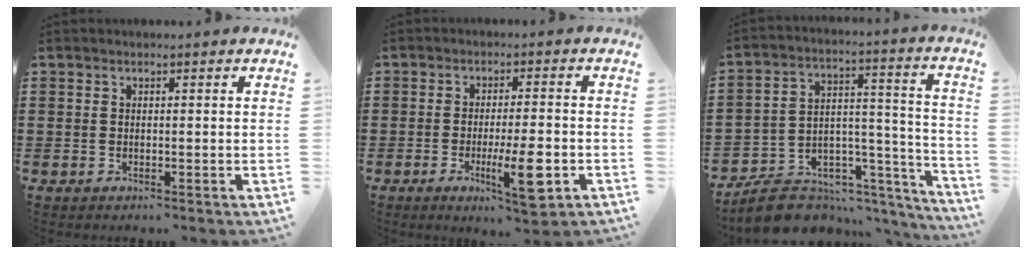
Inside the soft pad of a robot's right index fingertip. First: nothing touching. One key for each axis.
{"total": 8.6, "fx": -3.2, "fy": 1.3, "fz": 7.9, "tx": -0.143, "ty": -0.014, "tz": -0.052}
{"total": 8.0, "fx": -6.7, "fy": 3.8, "fz": 2.1, "tx": -0.037, "ty": 0.008, "tz": -0.121}